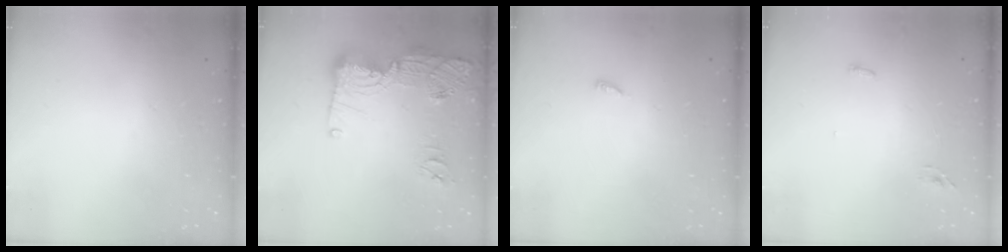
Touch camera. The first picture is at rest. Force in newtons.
{"total": 17.6, "press": 17.3, "slide": 3.3}
{"total": 2.5, "press": 2.5, "slide": 0.2}
{"total": 3.2, "press": 2.9, "slide": 1.5}